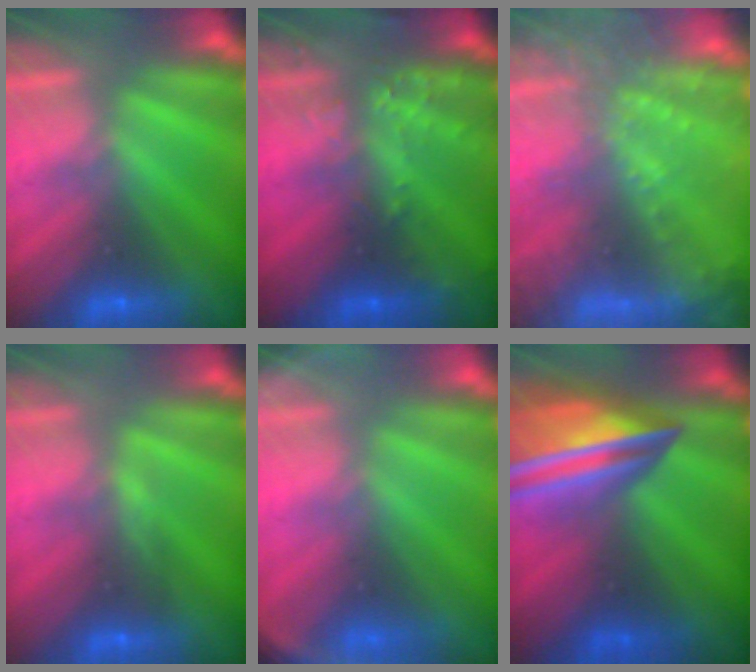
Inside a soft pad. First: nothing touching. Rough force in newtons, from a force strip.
{"total": 2.9}
{"total": 9.5}
{"total": 3.5}
{"total": 3.5}
{"total": 7.5}